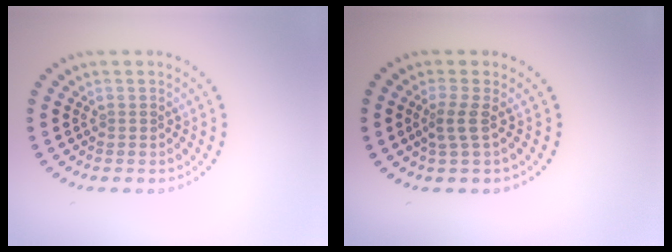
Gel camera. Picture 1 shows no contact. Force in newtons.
{"total": 2.0, "press": 1.3, "slide": 1.5}